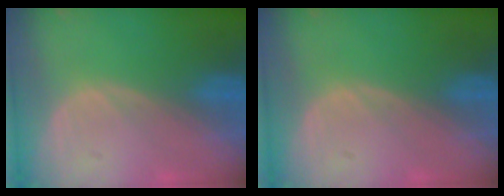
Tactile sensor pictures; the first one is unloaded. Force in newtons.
{"total": 0.0}